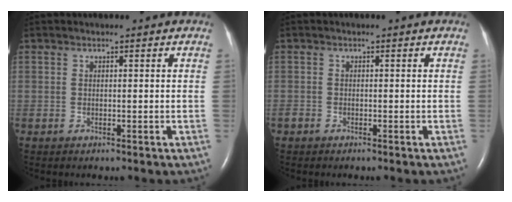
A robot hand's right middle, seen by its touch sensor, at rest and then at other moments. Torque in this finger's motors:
{"motor_torque": [-0.05, -0.13, 0.00, 0.03]}